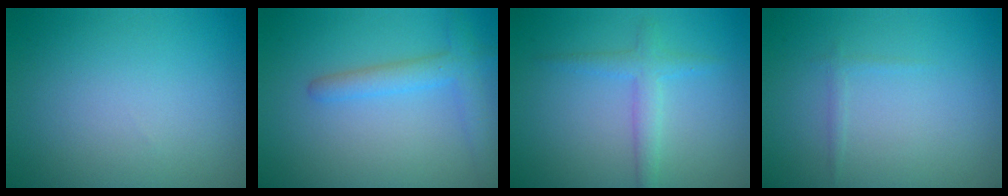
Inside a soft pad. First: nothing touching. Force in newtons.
{"total": 2.9, "press": 2.9, "slide": 0.1}
{"total": 2.3, "press": 2.3, "slide": 0.1}
{"total": 0.6, "press": 0.6, "slide": 0.0}